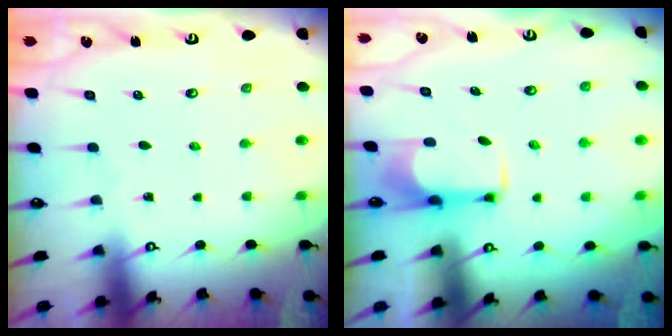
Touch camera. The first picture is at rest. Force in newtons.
{"total": 1.9, "press": 1.8, "slide": 0.6}